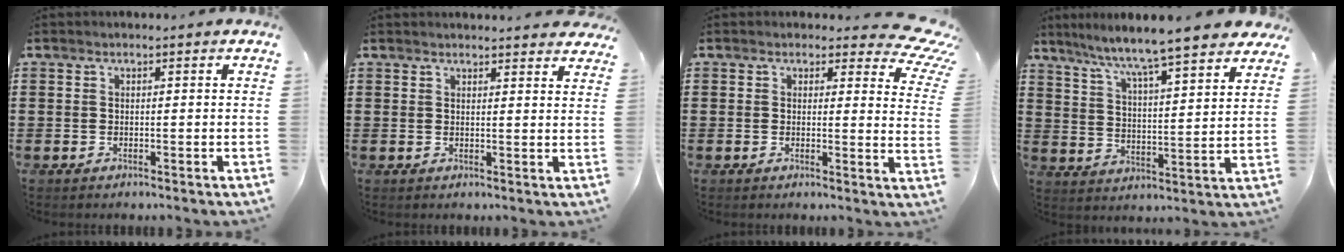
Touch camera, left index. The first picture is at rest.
{"total": 2.2, "force": [2.2, -0.1, 0.2], "torque": [-0.002, -0.007, 0.042]}
{"total": 4.3, "force": [3.2, 1.5, 2.5], "torque": [-0.031, -0.018, 0.051]}
{"total": 6.2, "force": [5.7, -0.6, 2.5], "torque": [-0.075, -0.043, 0.089]}